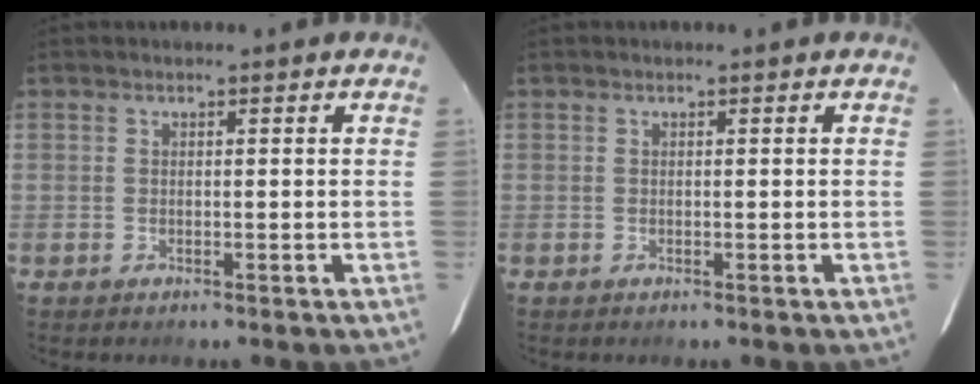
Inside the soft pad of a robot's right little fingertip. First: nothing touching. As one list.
[{"total": 0.0}]